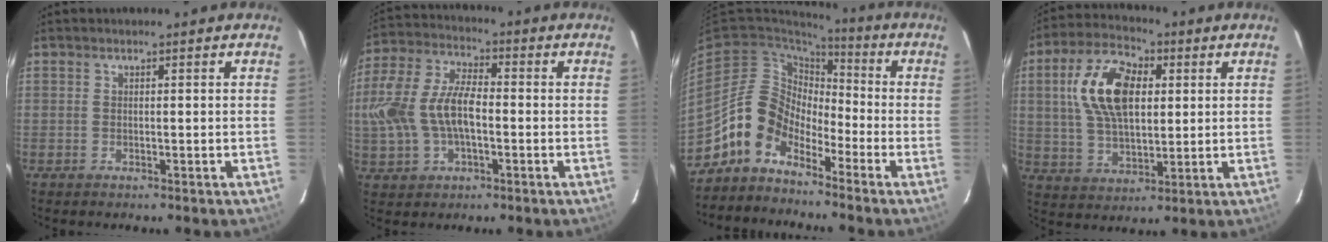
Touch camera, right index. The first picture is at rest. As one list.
[{"total": 14.2, "force": [-1.7, 7.9, 11.7], "torque": [-0.257, 0.016, -0.027]}, {"total": 9.9, "force": [-6.6, 6.6, 3.3], "torque": [-0.066, 0.038, -0.141]}, {"total": 15.1, "force": [3.5, 8.3, 12.1], "torque": [-0.232, 0.023, 0.067]}]